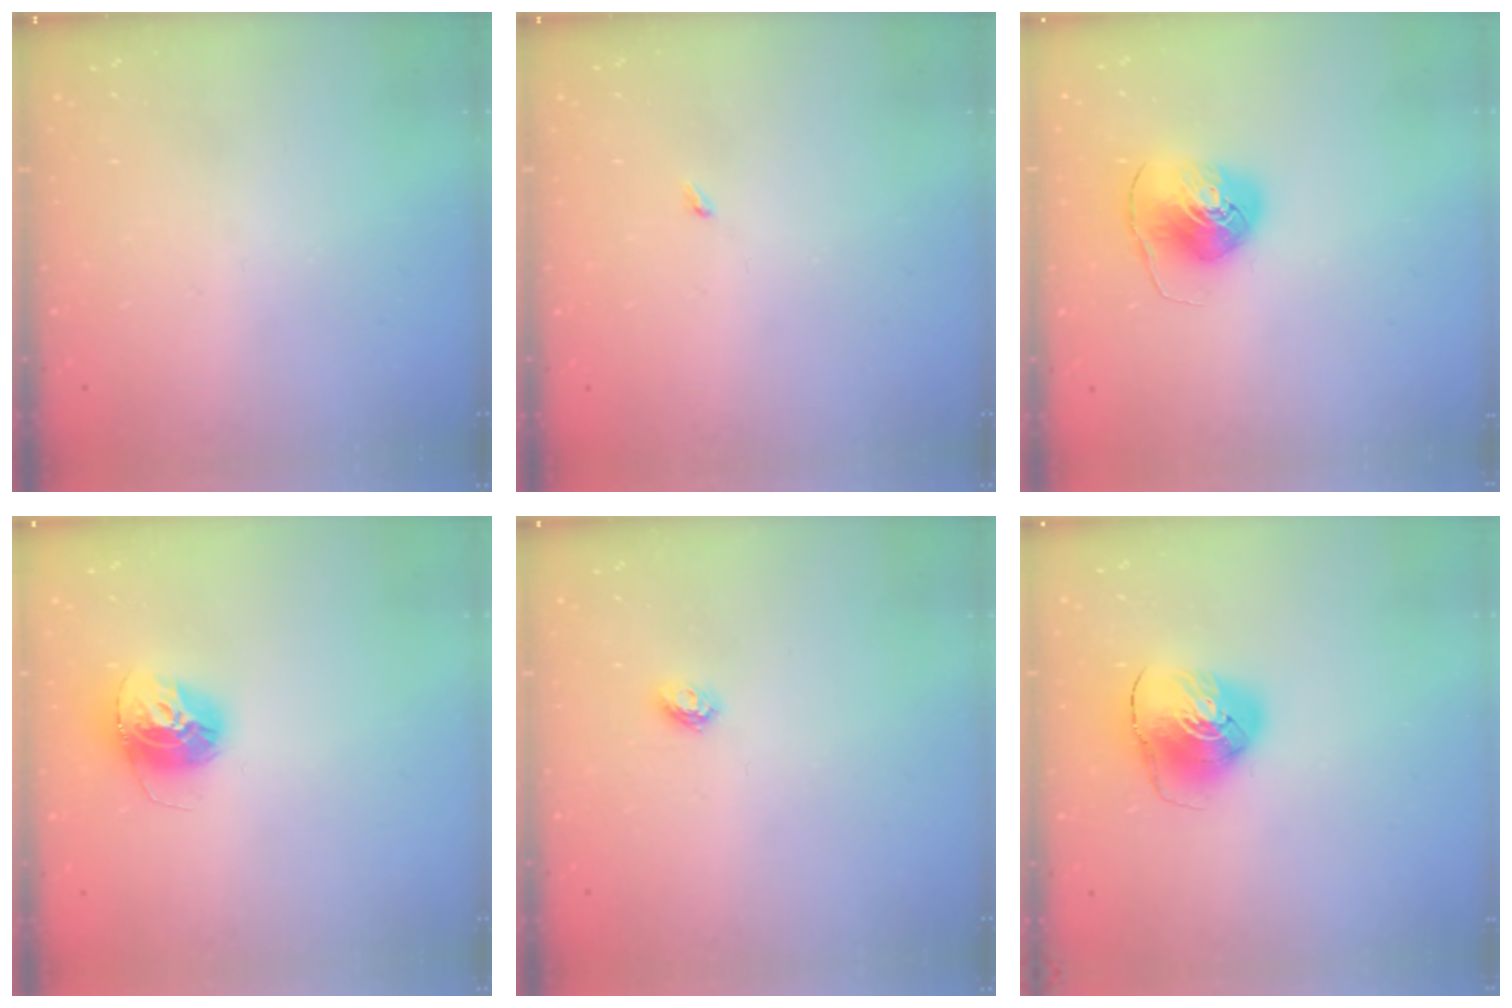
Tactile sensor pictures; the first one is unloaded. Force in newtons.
{"total": 1.9, "press": 1.9, "slide": 0.3}
{"total": 9.2, "press": 9.1, "slide": 1.0}
{"total": 13.1, "press": 13.0, "slide": 1.1}
{"total": 4.6, "press": 4.6, "slide": 0.5}
{"total": 9.7, "press": 9.6, "slide": 1.4}